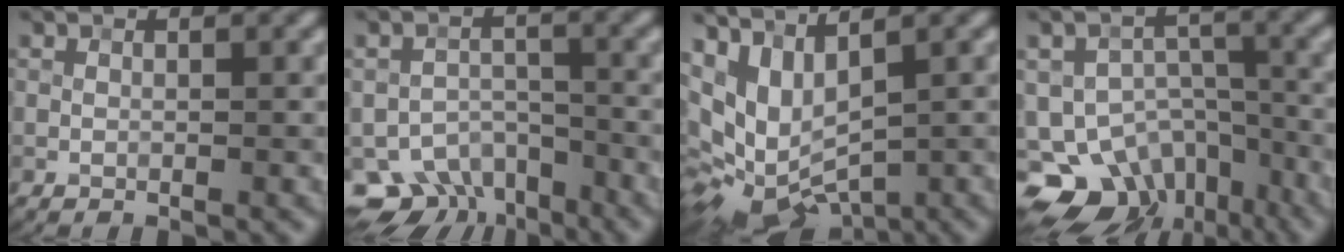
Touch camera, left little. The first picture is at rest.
{"total": 7.4, "force": [-5.4, 4.3, 2.6], "torque": [-0.034, -0.012, -0.083]}
{"total": 8.1, "force": [1.0, 4.3, 6.8], "torque": [-0.138, -0.013, 0.030]}
{"total": 11.7, "force": [-7.5, 7.7, 4.7], "torque": [-0.076, -0.001, -0.102]}